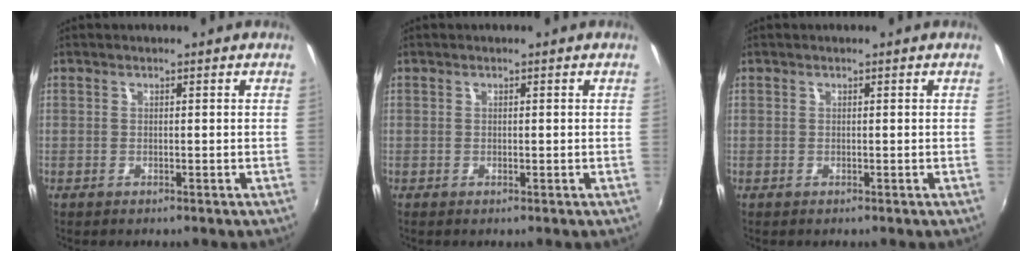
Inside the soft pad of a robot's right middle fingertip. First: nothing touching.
{"total": 0.0}
{"total": 0.0}